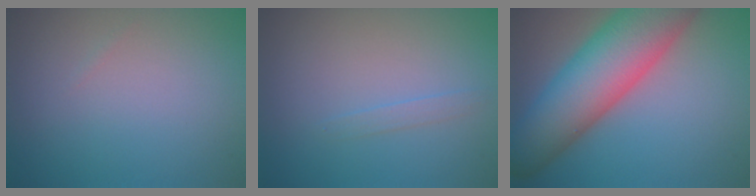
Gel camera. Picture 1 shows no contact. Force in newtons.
{"total": 0.8, "press": 0.8, "slide": 0.1}
{"total": 12.0, "press": 12.0, "slide": 0.5}